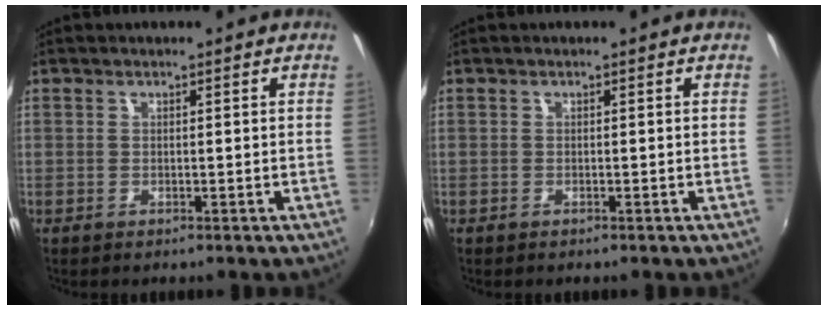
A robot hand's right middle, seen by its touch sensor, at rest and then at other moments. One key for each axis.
{"total": 0.0}